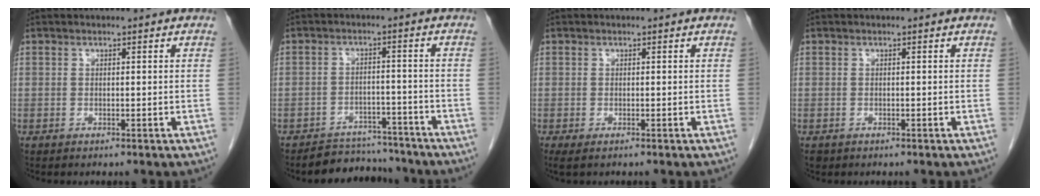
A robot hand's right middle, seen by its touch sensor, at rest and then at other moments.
{"total": 6.6, "force": [-6.2, 2.4, -0.4], "torque": [0.015, 0.016, -0.091]}
{"total": 1.5, "force": [-1.0, 0.3, 1.0], "torque": [-0.013, -0.005, -0.015]}
{"total": 0.6, "force": [-0.4, 0.5, 0.1], "torque": [-0.011, 0.001, -0.004]}